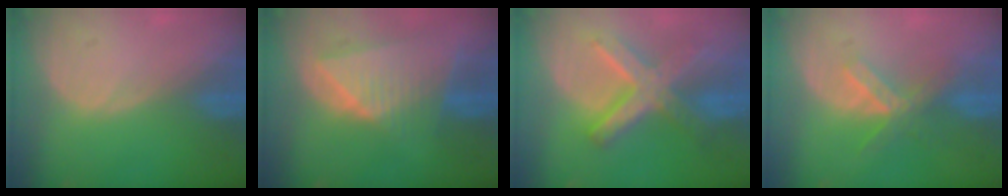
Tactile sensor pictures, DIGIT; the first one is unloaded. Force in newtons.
{"total": 9.0, "press": 8.0, "slide": 4.2}
{"total": 8.8, "press": 8.8, "slide": 0.7}
{"total": 5.1, "press": 5.1, "slide": 0.3}